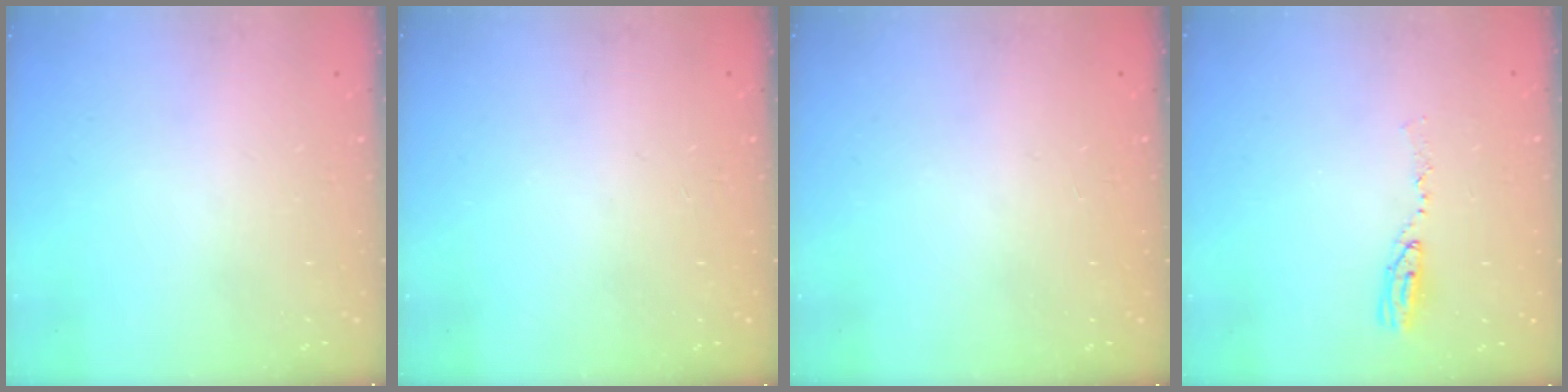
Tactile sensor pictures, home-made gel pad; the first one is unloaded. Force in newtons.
{"total": 0.0}
{"total": 0.0}
{"total": 5.6, "press": 5.6, "slide": 0.4}